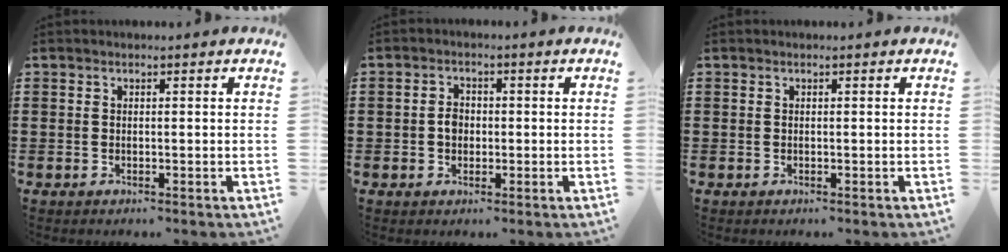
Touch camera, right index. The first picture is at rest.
{"total": 2.3, "force": [-0.3, 1.8, 1.5], "torque": [-0.030, 0.006, -0.008]}
{"total": 0.0}